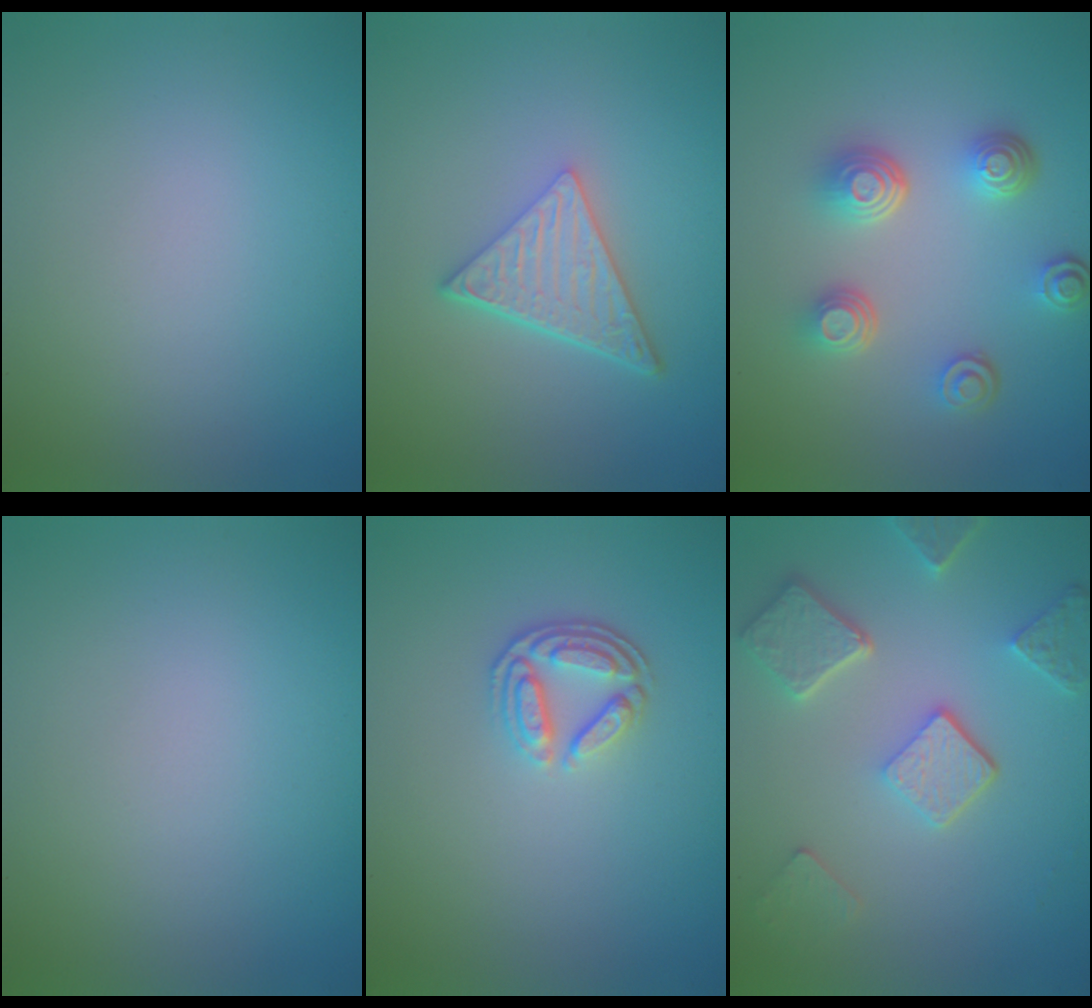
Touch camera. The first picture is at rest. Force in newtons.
{"total": 4.7, "press": 3.3, "slide": 3.3}
{"total": 4.5, "press": 3.5, "slide": 2.9}
{"total": 0.0}
{"total": 2.9, "press": 2.5, "slide": 1.6}
{"total": 5.1, "press": 4.0, "slide": 3.2}